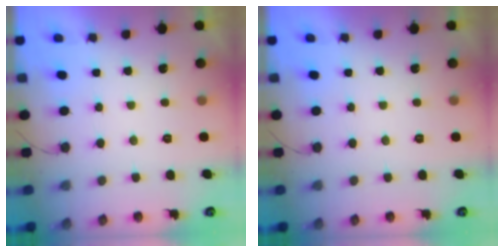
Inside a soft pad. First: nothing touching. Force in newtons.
{"total": 0.0}